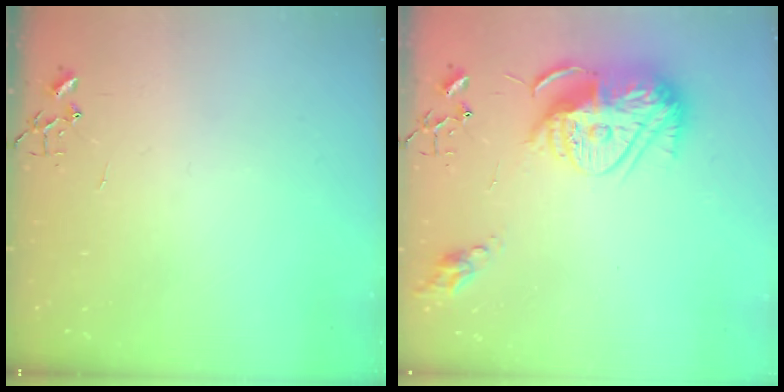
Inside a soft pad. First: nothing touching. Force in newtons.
{"total": 15.8, "press": 15.8, "slide": 1.4}